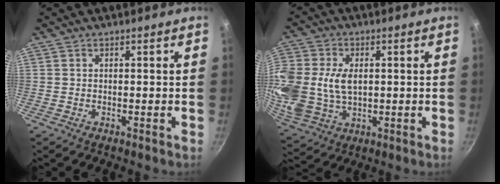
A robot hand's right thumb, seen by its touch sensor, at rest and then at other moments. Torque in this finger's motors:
{"motor_torque": [0.85, 0.82, 0.70, 0.16, 0.19]}